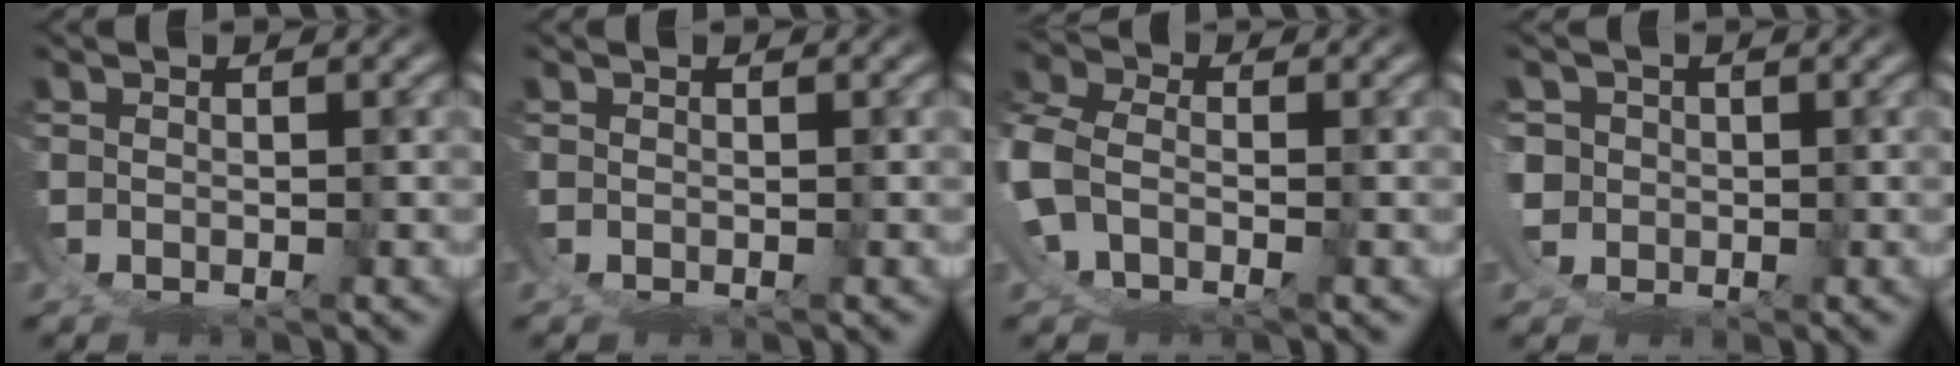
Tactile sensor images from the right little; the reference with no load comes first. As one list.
[{"total": 0.0}, {"total": 7.1, "force": [-1.1, 6.3, 3.1], "torque": [-0.102, -0.013, -0.025]}, {"total": 4.9, "force": [0.2, 4.4, 2.1], "torque": [-0.060, -0.018, 0.004]}]